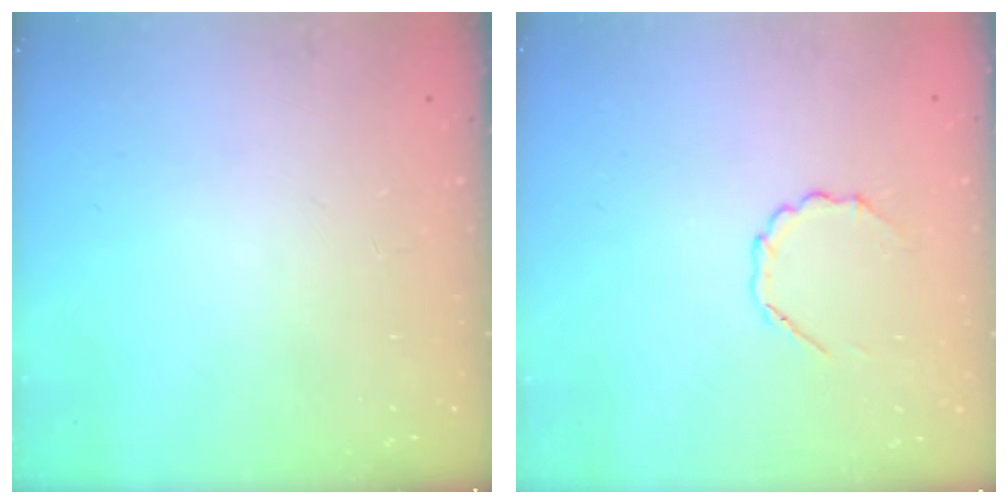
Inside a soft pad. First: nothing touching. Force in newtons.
{"total": 4.6, "press": 4.3, "slide": 1.6}